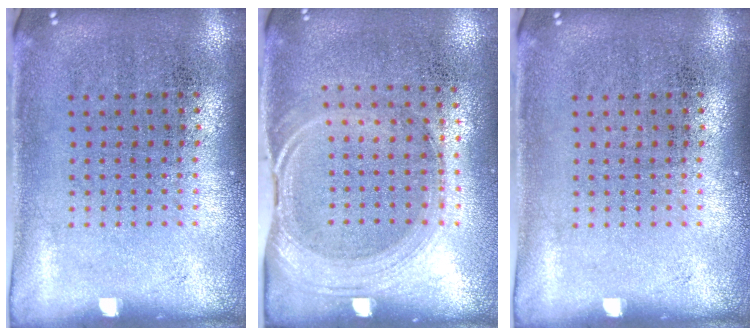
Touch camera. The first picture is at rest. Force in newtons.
{"total": 1.5, "press": 1.3, "slide": 0.8}
{"total": 0.0}